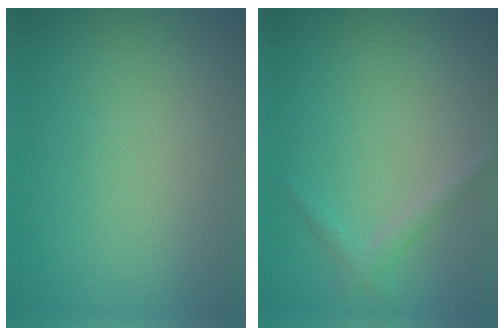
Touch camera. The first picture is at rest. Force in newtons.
{"total": 1.3, "press": 1.3, "slide": 0.1}